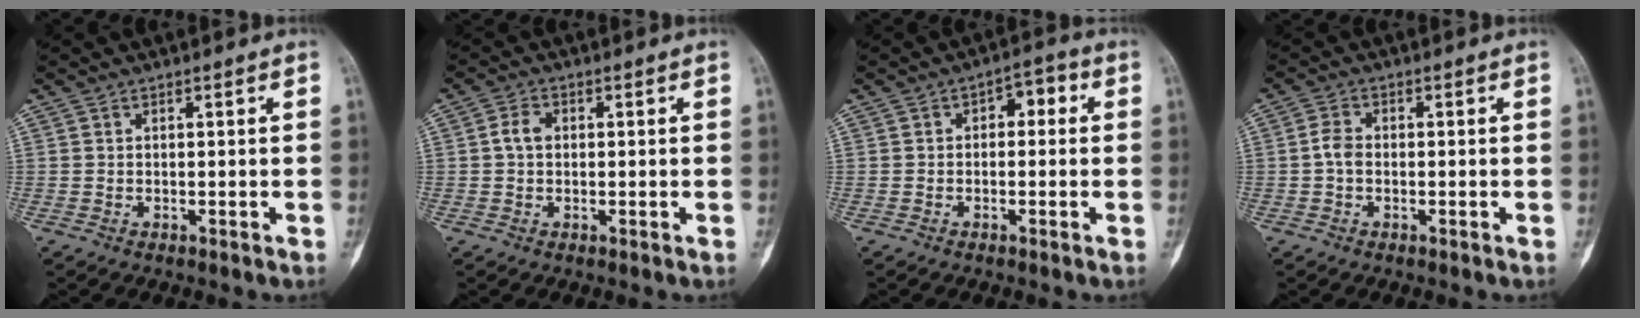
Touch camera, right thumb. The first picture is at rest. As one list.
[{"total": 2.9, "force": [0.2, 2.1, 1.9], "torque": [-0.036, 0.007, -0.001]}, {"total": 4.1, "force": [0.4, 2.6, 3.1], "torque": [-0.019, 0.020, -0.006]}, {"total": 2.7, "force": [-0.4, 1.8, 1.9], "torque": [-0.033, 0.007, -0.016]}]